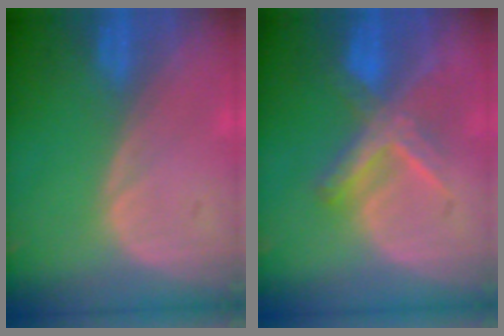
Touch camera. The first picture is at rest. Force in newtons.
{"total": 6.4, "press": 6.2, "slide": 1.6}